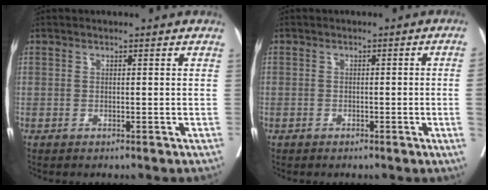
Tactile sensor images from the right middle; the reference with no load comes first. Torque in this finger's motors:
{"motor_torque": [0.91, -0.89, -0.84, -0.21]}